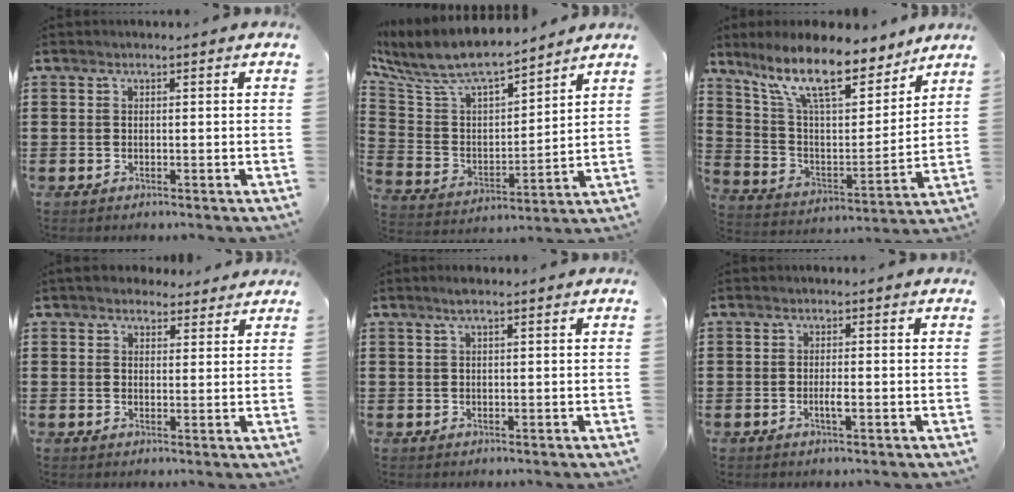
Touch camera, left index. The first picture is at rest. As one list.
[{"total": 8.7, "force": [7.6, 2.1, 3.8], "torque": [-0.109, -0.052, 0.130]}, {"total": 13.6, "force": [10.2, 3.5, 8.3], "torque": [-0.185, -0.046, 0.177]}, {"total": 3.3, "force": [2.8, 1.5, 0.6], "torque": [-0.021, -0.002, 0.054]}, {"total": 1.6, "force": [1.0, 0.2, 1.3], "torque": [-0.027, 0.003, 0.017]}, {"total": 1.9, "force": [-0.5, 0.3, 1.8], "torque": [-0.033, 0.000, -0.009]}]